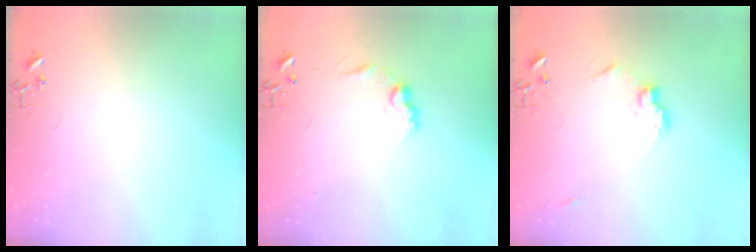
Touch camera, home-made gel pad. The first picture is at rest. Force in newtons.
{"total": 8.4, "press": 8.4, "slide": 0.3}
{"total": 8.8, "press": 8.8, "slide": 0.4}